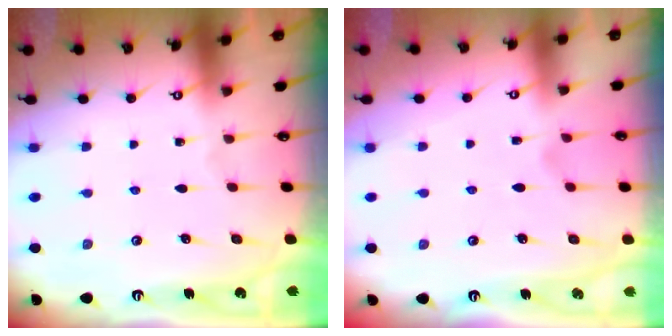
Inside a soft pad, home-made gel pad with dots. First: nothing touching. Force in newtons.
{"total": 1.1, "press": 0.1, "slide": 1.1}